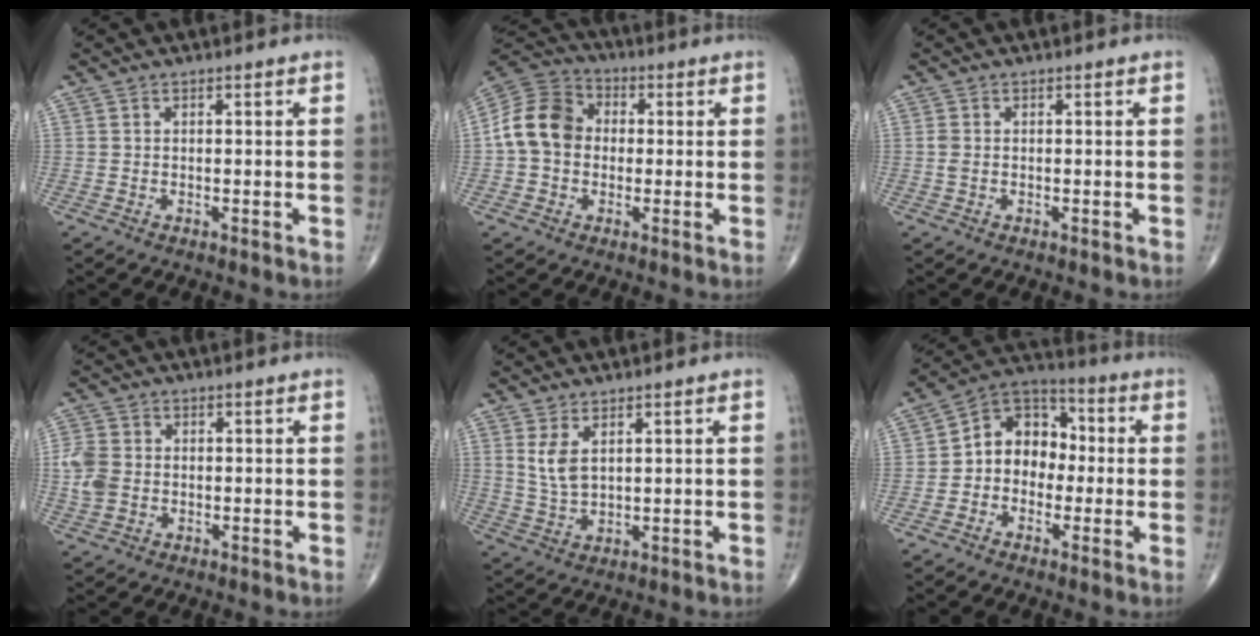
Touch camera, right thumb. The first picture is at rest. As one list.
[{"total": 11.5, "force": [0.0, 9.3, 6.7], "torque": [-0.113, 0.032, -0.012]}, {"total": 1.2, "force": [-0.1, 0.8, 0.9], "torque": [-0.023, 0.002, -0.001]}, {"total": 5.9, "force": [-0.5, 4.7, 3.6], "torque": [-0.084, 0.005, -0.015]}, {"total": 4.9, "force": [1.9, 2.4, 3.8], "torque": [-0.073, -0.011, 0.049]}, {"total": 10.9, "force": [-0.8, 8.7, 6.6], "torque": [-0.067, 0.042, -0.032]}]